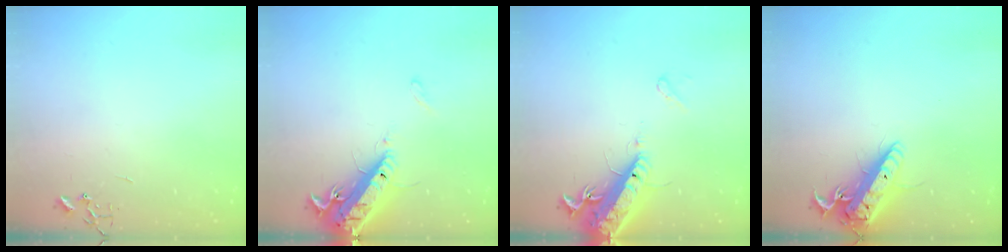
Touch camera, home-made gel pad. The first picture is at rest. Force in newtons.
{"total": 16.2, "press": 15.7, "slide": 3.6}
{"total": 16.9, "press": 16.5, "slide": 3.9}
{"total": 16.4, "press": 16.1, "slide": 3.0}